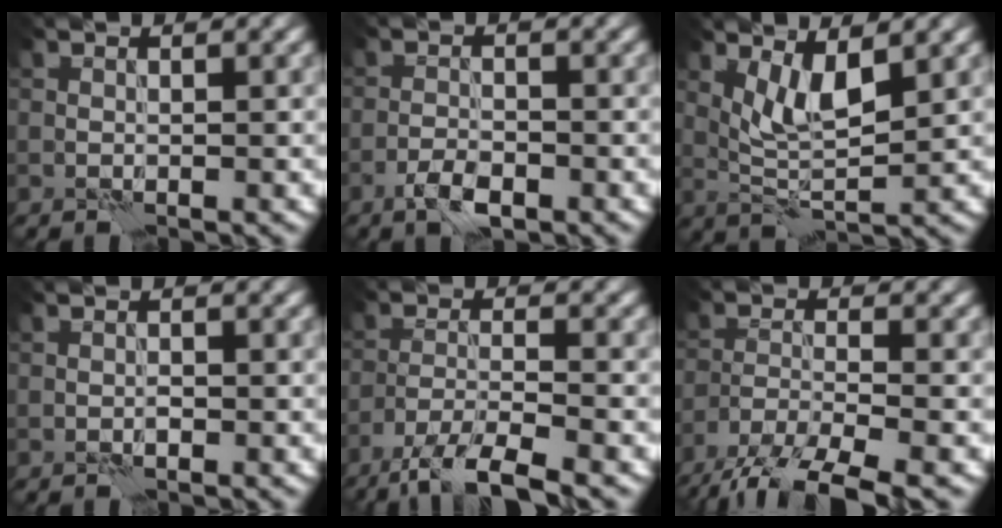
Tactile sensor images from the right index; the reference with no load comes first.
{"total": 2.6, "force": [-1.7, 1.0, 1.8], "torque": [-0.032, 0.002, -0.035]}
{"total": 3.6, "force": [1.9, 0.9, 3.0], "torque": [-0.063, -0.009, 0.040]}
{"total": 0.5, "force": [-0.2, 0.3, 0.4], "torque": [-0.005, 0.002, -0.005]}
{"total": 6.0, "force": [-4.5, 0.9, 4.0], "torque": [-0.065, -0.005, -0.085]}
{"total": 7.4, "force": [-5.6, 1.6, 4.5], "torque": [-0.078, -0.010, -0.107]}